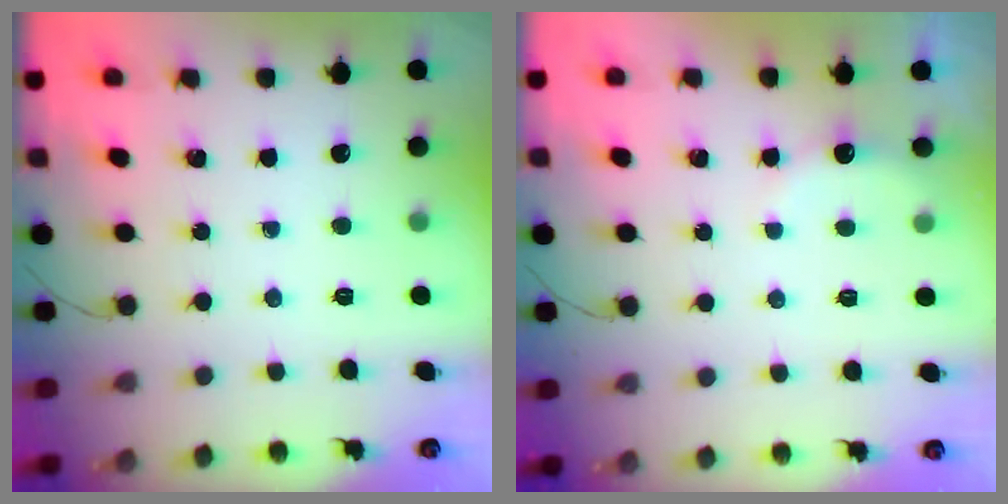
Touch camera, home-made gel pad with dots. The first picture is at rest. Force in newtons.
{"total": 3.0, "press": 2.9, "slide": 0.9}